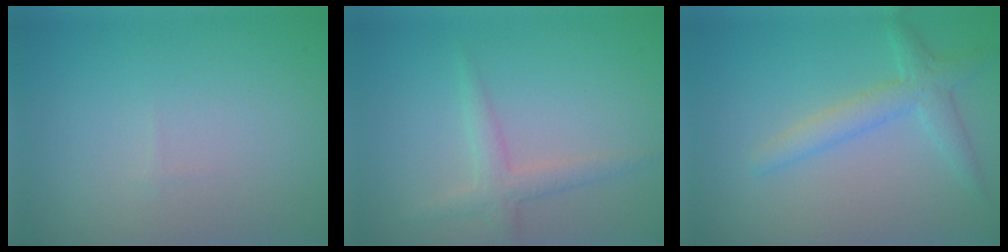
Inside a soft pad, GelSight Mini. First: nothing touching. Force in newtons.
{"total": 2.2, "press": 2.2, "slide": 0.0}
{"total": 2.7, "press": 2.7, "slide": 0.1}